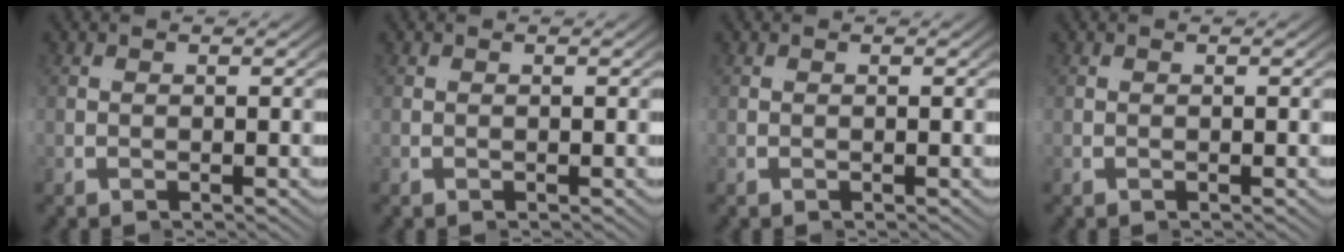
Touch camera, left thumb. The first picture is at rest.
{"total": 0.0}
{"total": 0.0}
{"total": 0.0}